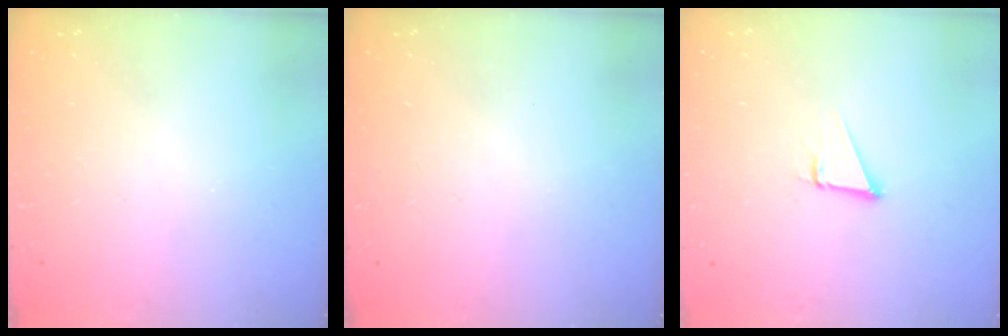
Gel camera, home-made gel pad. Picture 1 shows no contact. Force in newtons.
{"total": 0.0}
{"total": 1.9, "press": 1.9, "slide": 0.0}